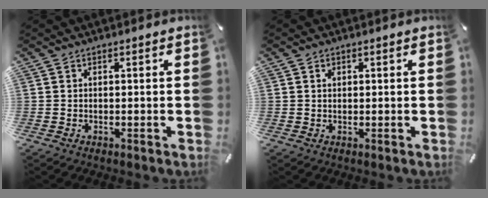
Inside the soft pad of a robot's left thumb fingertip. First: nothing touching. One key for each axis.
{"total": 0.9, "fx": 0.3, "fy": 0.7, "fz": 0.4, "tx": -0.001, "ty": 0.000, "tz": 0.003}